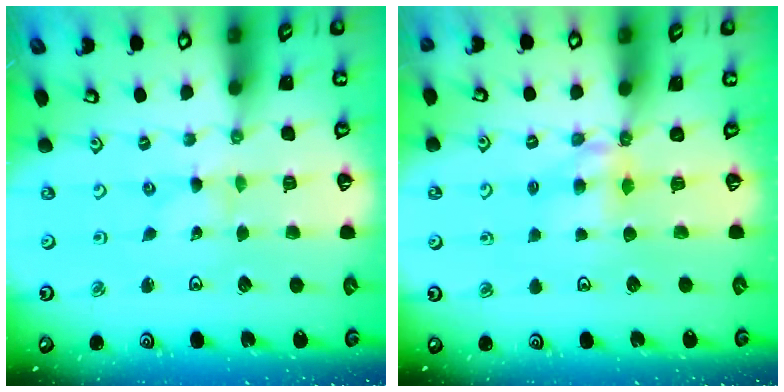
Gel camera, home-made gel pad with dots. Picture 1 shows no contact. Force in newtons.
{"total": 5.7, "press": 5.7, "slide": 0.1}